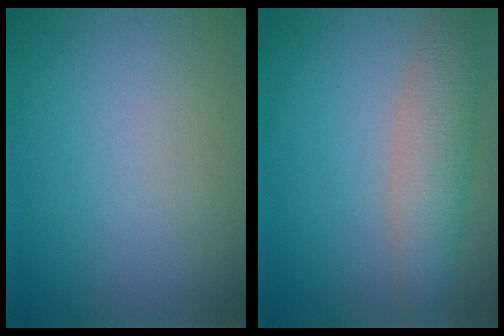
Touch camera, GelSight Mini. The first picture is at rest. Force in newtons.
{"total": 4.5, "press": 4.5, "slide": 0.1}